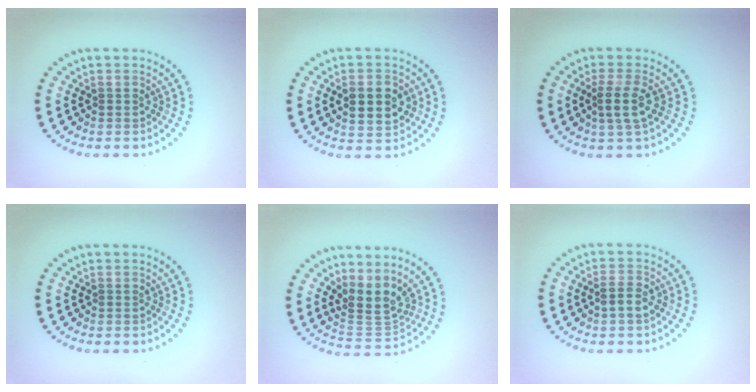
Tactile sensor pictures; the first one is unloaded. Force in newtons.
{"total": 4.3, "press": 4.3, "slide": 0.1}
{"total": 2.6, "press": 2.2, "slide": 1.4}
{"total": 0.0}
{"total": 3.6, "press": 2.6, "slide": 2.5}
{"total": 1.9, "press": 1.9, "slide": 0.3}